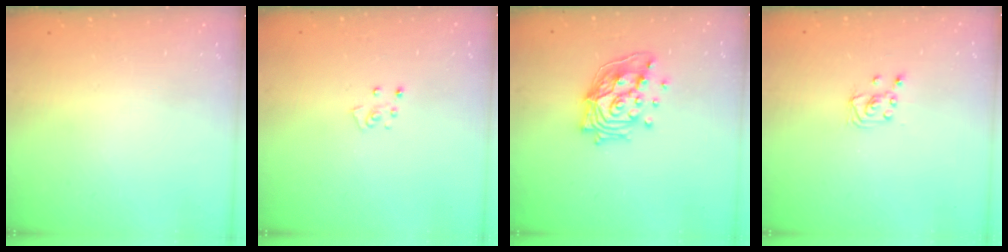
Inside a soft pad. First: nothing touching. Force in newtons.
{"total": 4.2, "press": 4.1, "slide": 0.5}
{"total": 15.9, "press": 15.1, "slide": 5.1}
{"total": 2.0, "press": 2.0, "slide": 0.2}